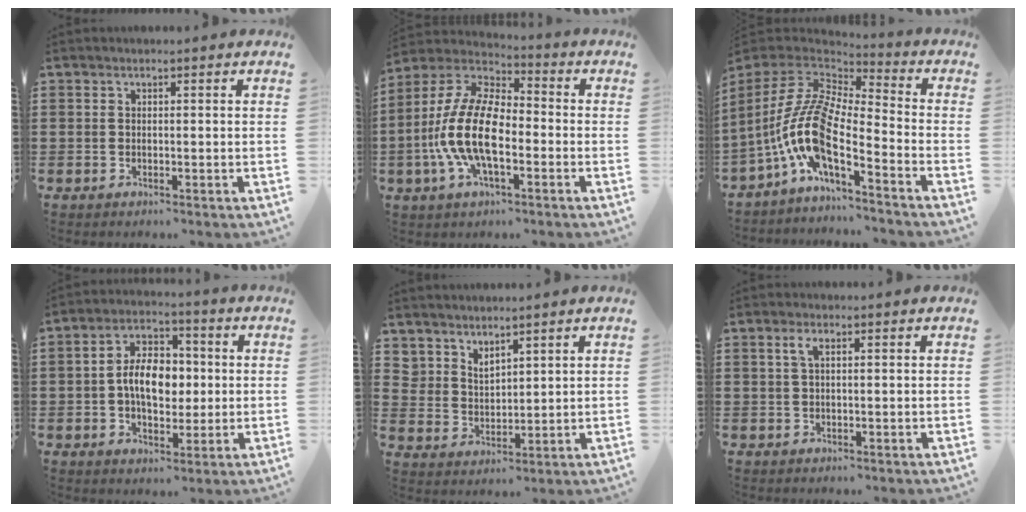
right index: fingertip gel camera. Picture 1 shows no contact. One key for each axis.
{"total": 13.4, "fx": -3.1, "fy": 6.2, "fz": 11.5, "tx": -0.280, "ty": -0.007, "tz": -0.066}
{"total": 11.0, "fx": -4.0, "fy": 3.9, "fz": 9.4, "tx": -0.229, "ty": -0.025, "tz": -0.094}
{"total": 8.0, "fx": -0.1, "fy": 5.1, "fz": 6.2, "tx": -0.114, "ty": 0.009, "tz": -0.009}
{"total": 4.0, "fx": 3.8, "fy": 1.2, "fz": -0.4, "tx": -0.006, "ty": -0.012, "tz": 0.074}
{"total": 1.7, "fx": 0.6, "fy": 0.5, "fz": 1.5, "tx": -0.032, "ty": 0.005, "tz": 0.008}